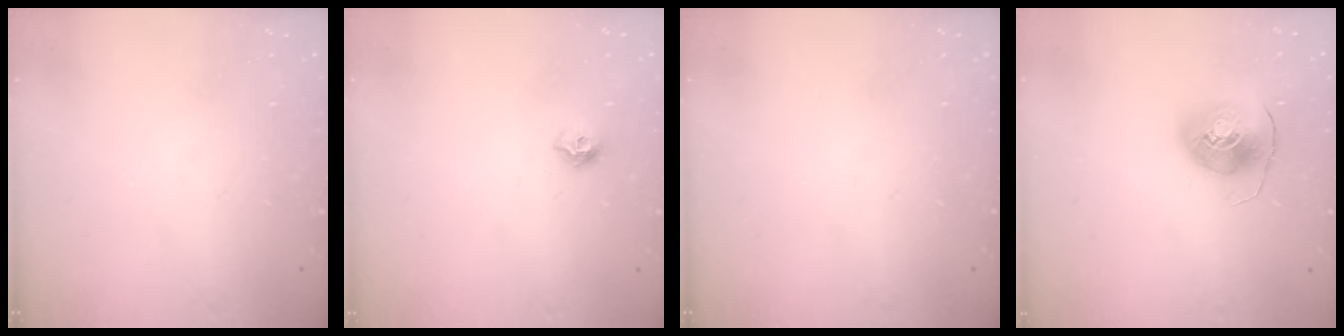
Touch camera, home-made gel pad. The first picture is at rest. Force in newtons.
{"total": 7.2, "press": 7.2, "slide": 0.7}
{"total": 0.0}
{"total": 9.0, "press": 8.8, "slide": 1.5}